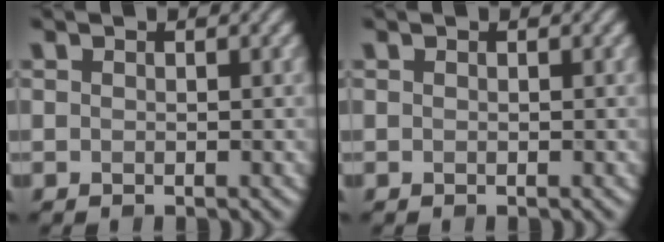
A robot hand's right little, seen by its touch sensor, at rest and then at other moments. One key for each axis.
{"total": 0.0}